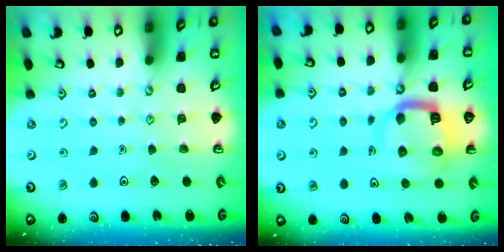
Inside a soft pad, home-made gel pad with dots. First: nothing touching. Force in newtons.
{"total": 10.7, "press": 10.6, "slide": 1.4}